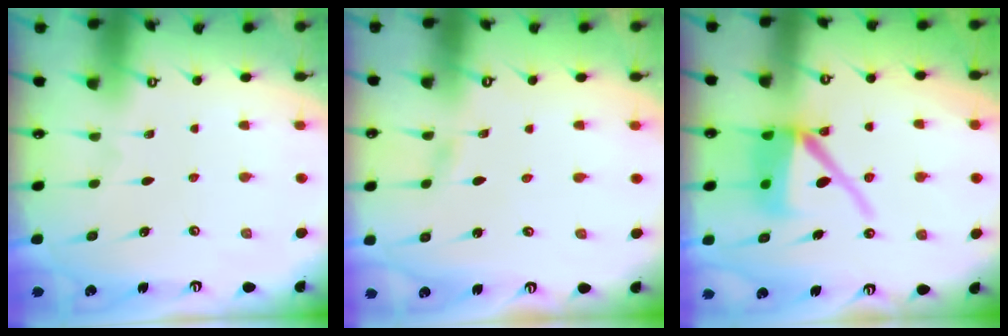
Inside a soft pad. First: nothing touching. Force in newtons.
{"total": 1.8, "press": 1.8, "slide": 0.2}
{"total": 11.3, "press": 11.2, "slide": 1.5}